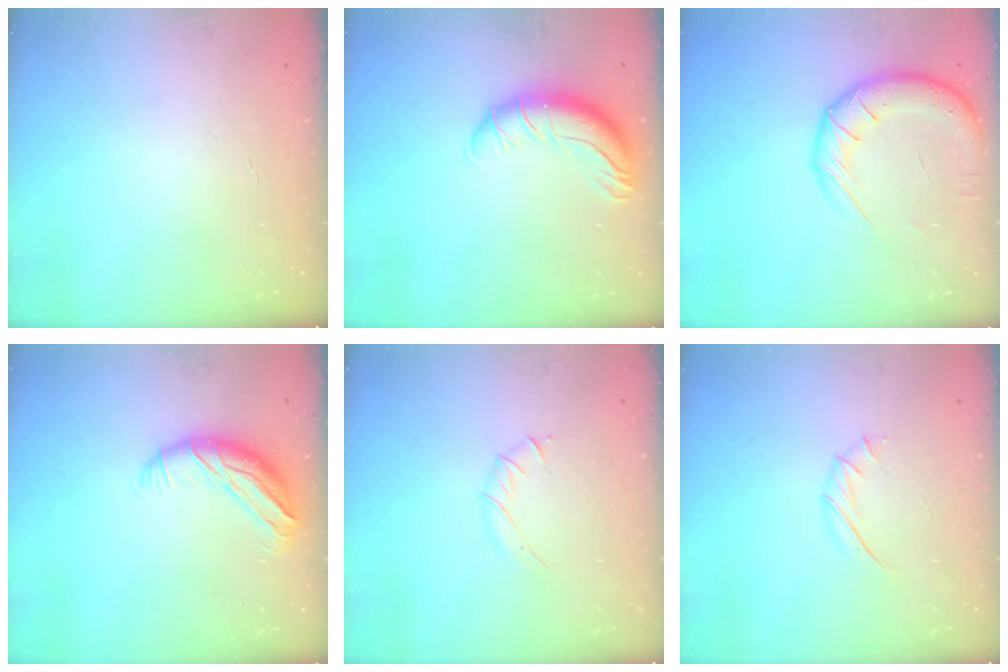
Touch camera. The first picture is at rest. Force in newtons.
{"total": 12.1, "press": 11.8, "slide": 2.9}
{"total": 15.8, "press": 15.5, "slide": 3.5}
{"total": 10.8, "press": 10.5, "slide": 2.6}
{"total": 3.8, "press": 3.7, "slide": 1.0}
{"total": 5.8, "press": 5.8, "slide": 0.5}